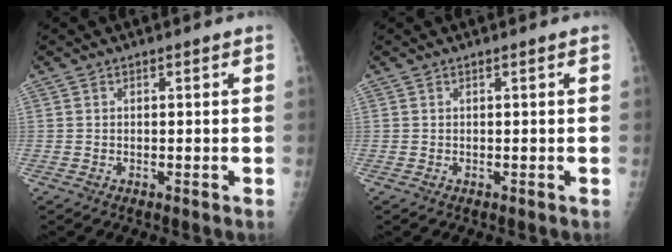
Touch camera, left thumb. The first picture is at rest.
{"total": 0.0}